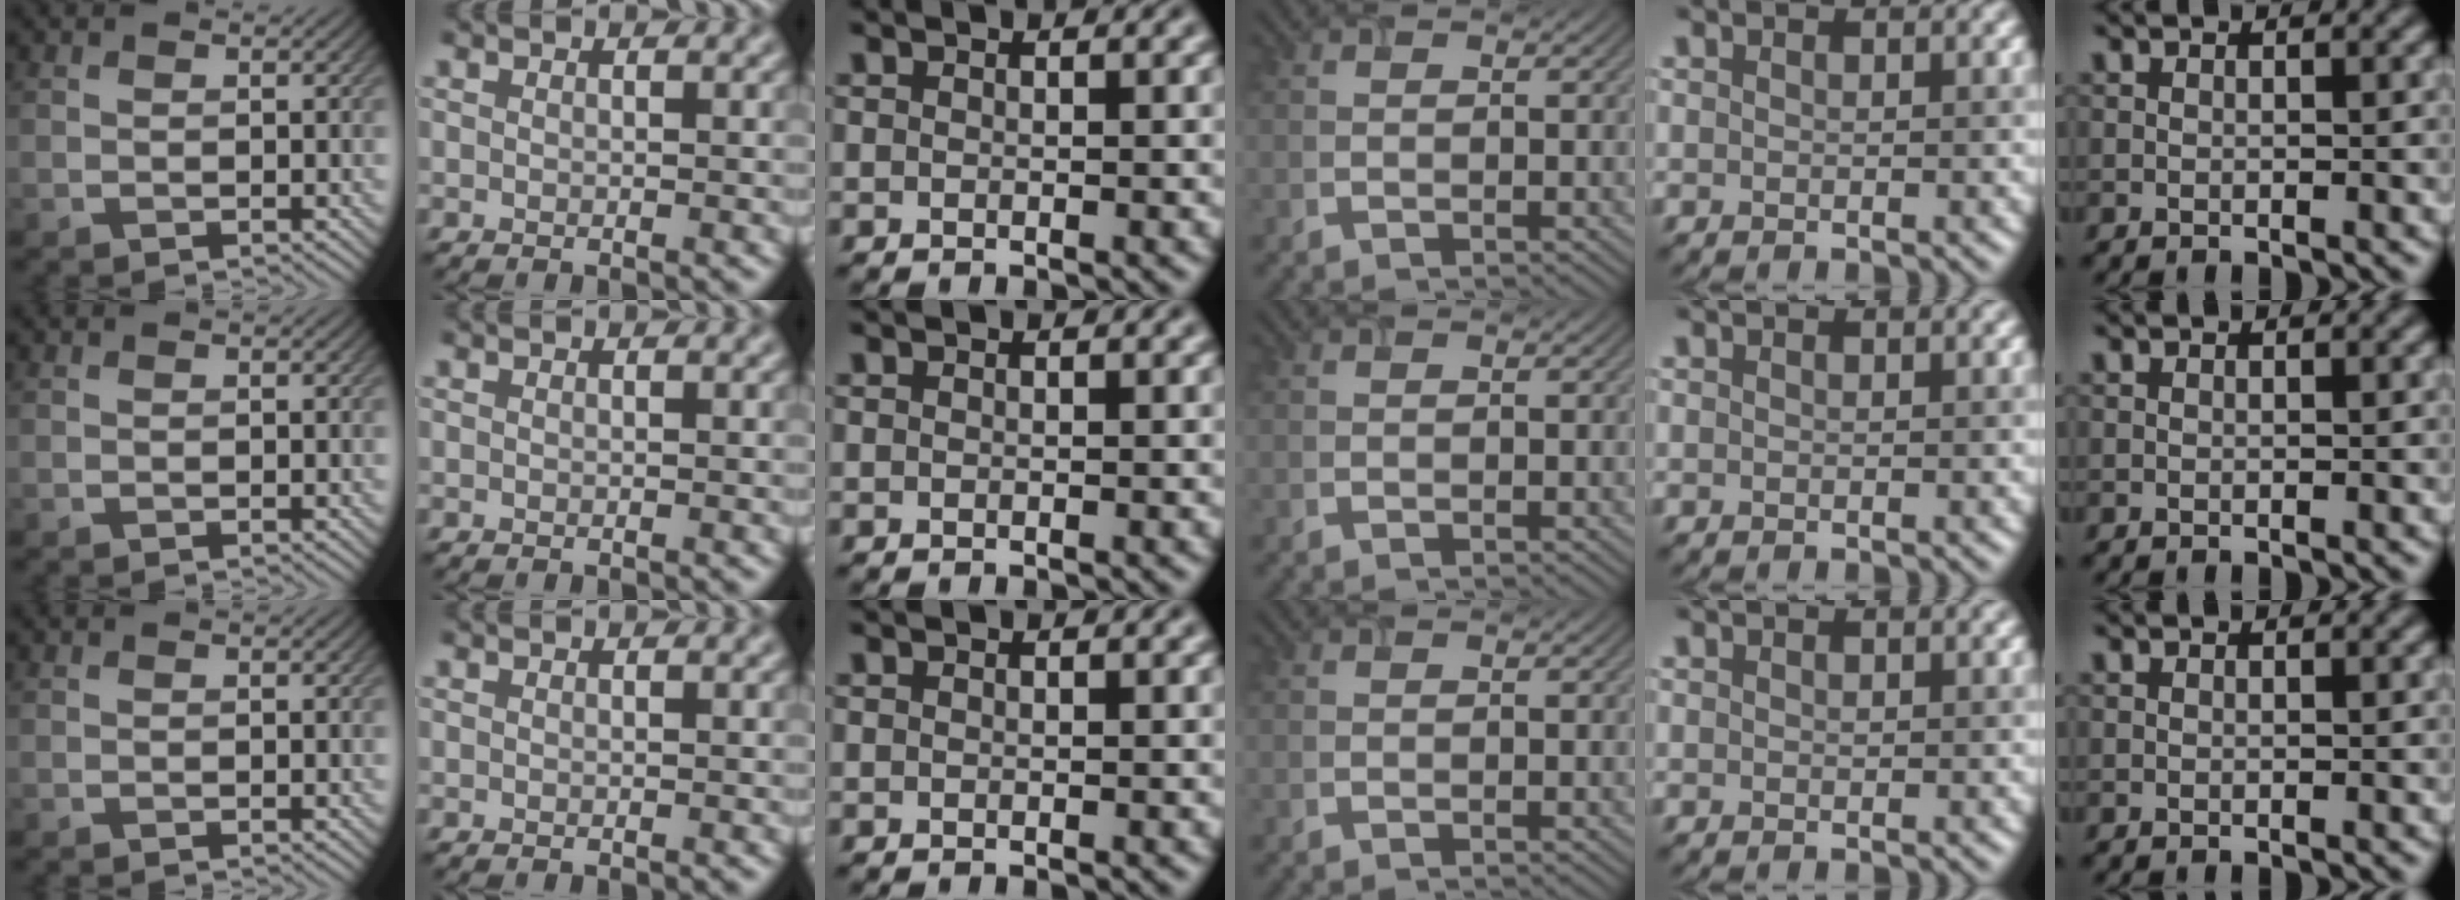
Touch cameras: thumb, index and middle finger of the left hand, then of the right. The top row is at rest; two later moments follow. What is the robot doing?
{"motion": "close", "object": "airpods case & airpods"}